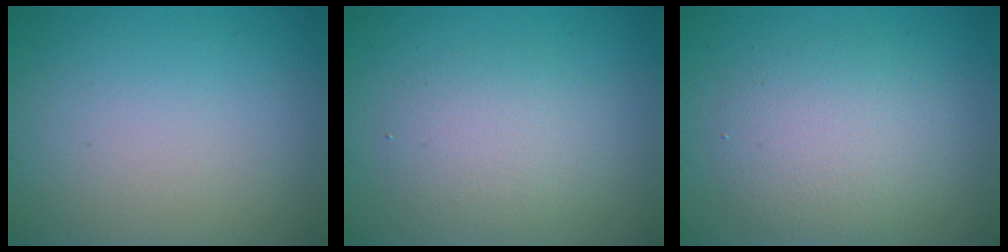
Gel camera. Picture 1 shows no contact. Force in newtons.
{"total": 2.8, "press": 2.8, "slide": 0.2}
{"total": 4.1, "press": 4.1, "slide": 0.2}